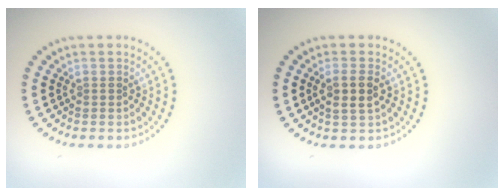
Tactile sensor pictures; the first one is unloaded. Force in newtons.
{"total": 2.3, "press": 2.2, "slide": 0.7}